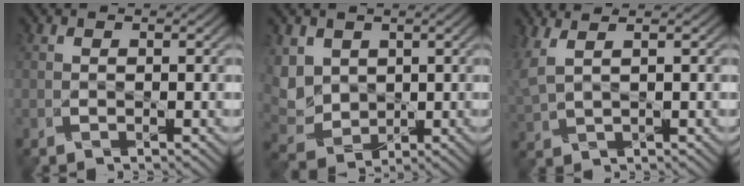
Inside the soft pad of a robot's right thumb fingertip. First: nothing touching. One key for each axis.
{"total": 6.0, "fx": 1.8, "fy": 4.8, "fz": 3.2, "tx": -0.130, "ty": 0.000, "tz": 0.035}
{"total": 3.5, "fx": 2.4, "fy": 0.3, "fz": 2.6, "tx": -0.088, "ty": 0.011, "tz": 0.059}